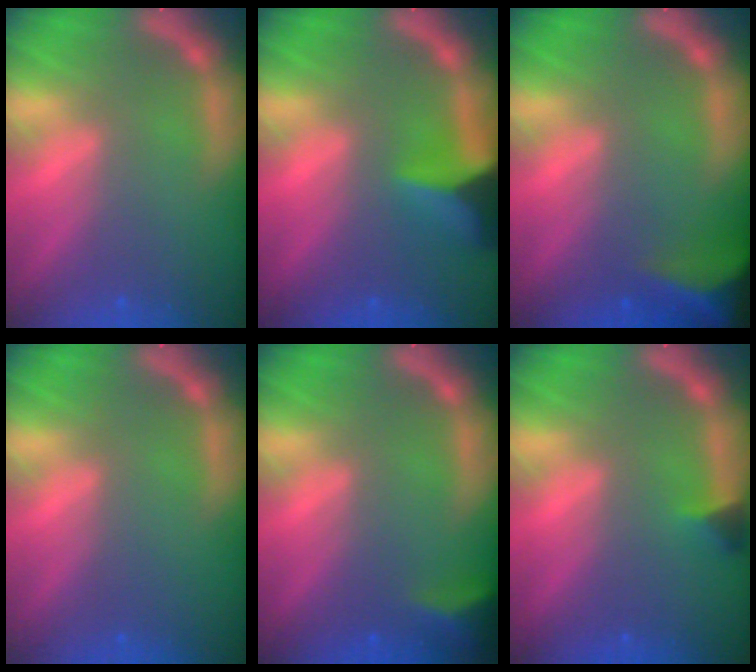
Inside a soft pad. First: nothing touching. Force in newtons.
{"total": 6.0}
{"total": 8.9}
{"total": 0.0}
{"total": 3.5}
{"total": 1.4}